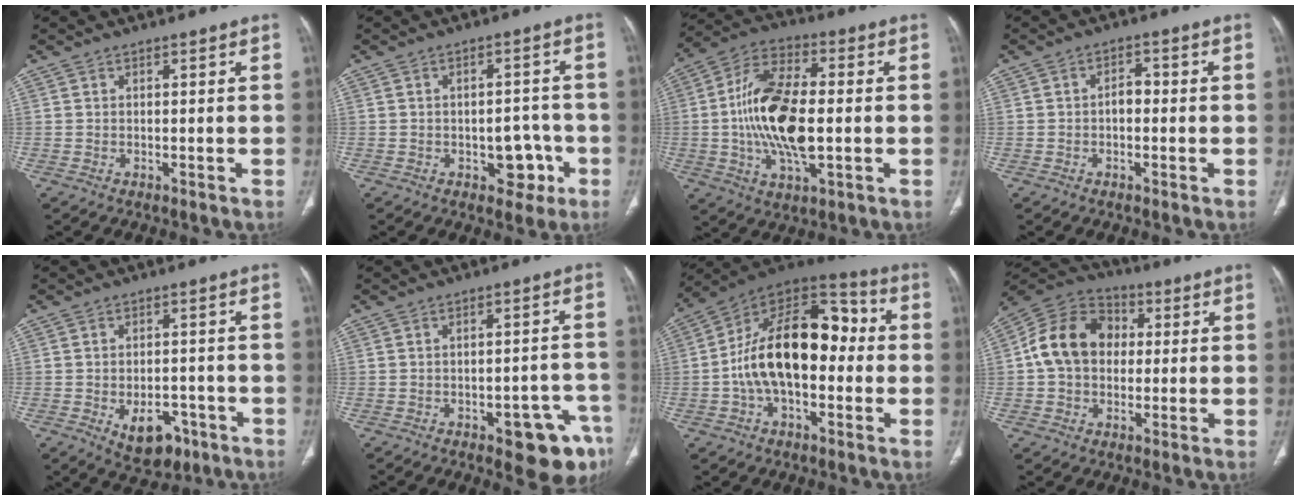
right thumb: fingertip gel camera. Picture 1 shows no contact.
{"total": 6.5, "force": [-2.5, 4.2, 4.2], "torque": [-0.017, 0.023, -0.028]}
{"total": 17.9, "force": [-1.1, 8.4, 15.8], "torque": [-0.304, 0.014, -0.023]}
{"total": 2.6, "force": [-0.5, 1.7, 1.9], "torque": [-0.017, 0.012, -0.014]}
{"total": 8.3, "force": [-3.8, 5.1, 5.3], "torque": [-0.053, 0.018, -0.044]}
{"total": 10.7, "force": [-5.9, 4.0, 8.0], "torque": [-0.066, 0.035, -0.067]}
{"total": 21.3, "force": [-0.9, 12.2, 17.4], "torque": [-0.271, 0.049, -0.022]}
{"total": 14.1, "force": [1.0, 11.0, 8.7], "torque": [-0.138, 0.031, 0.008]}